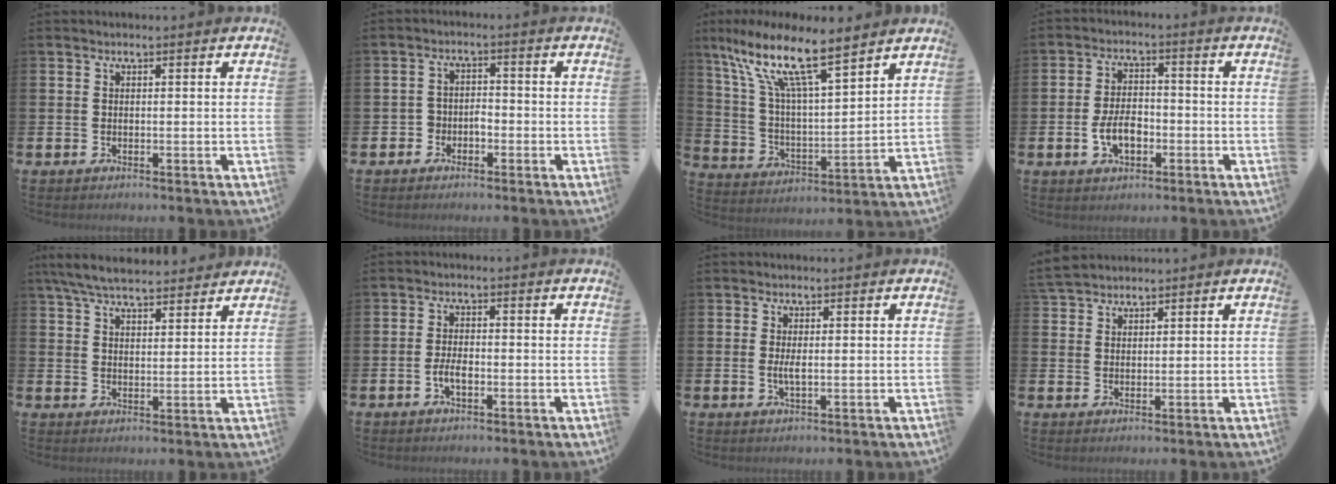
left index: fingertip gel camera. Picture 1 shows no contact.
{"total": 2.4, "force": [-1.6, 1.6, 0.5], "torque": [-0.024, 0.010, -0.035]}
{"total": 12.5, "force": [9.4, 2.7, 7.7], "torque": [-0.182, -0.043, 0.159]}
{"total": 5.0, "force": [-1.6, 2.9, 3.7], "torque": [-0.057, 0.006, -0.031]}
{"total": 6.9, "force": [6.4, 1.2, 2.0], "torque": [-0.058, -0.025, 0.118]}
{"total": 2.7, "force": [-0.9, 1.2, 2.2], "torque": [-0.041, 0.003, -0.016]}
{"total": 1.7, "force": [0.0, 0.5, 1.6], "torque": [-0.030, 0.001, -0.001]}
{"total": 3.3, "force": [3.2, 0.7, 0.0], "torque": [-0.008, -0.008, 0.061]}